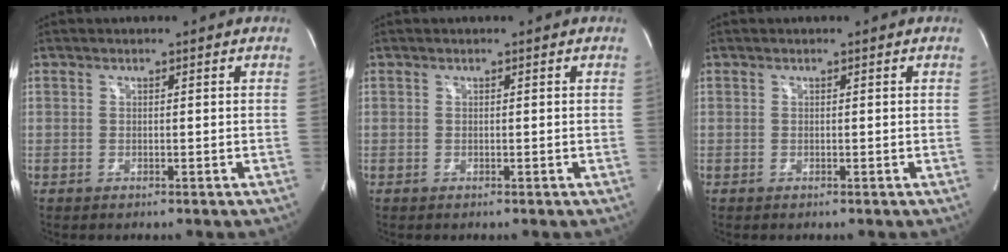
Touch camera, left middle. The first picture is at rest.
{"total": 0.0}
{"total": 0.0}